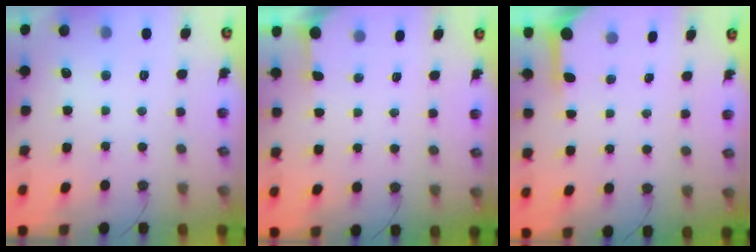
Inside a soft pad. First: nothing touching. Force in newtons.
{"total": 2.3, "press": 2.3, "slide": 0.3}
{"total": 3.9, "press": 3.9, "slide": 0.4}